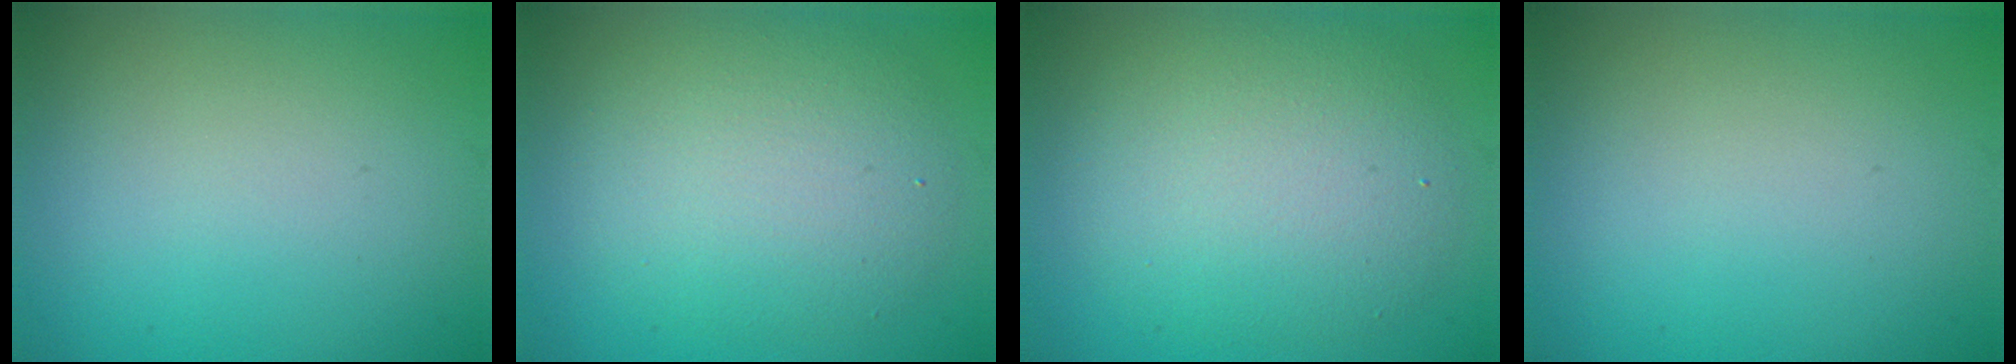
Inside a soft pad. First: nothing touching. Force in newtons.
{"total": 5.7, "press": 5.7, "slide": 0.4}
{"total": 6.3, "press": 6.3, "slide": 0.5}
{"total": 0.0}